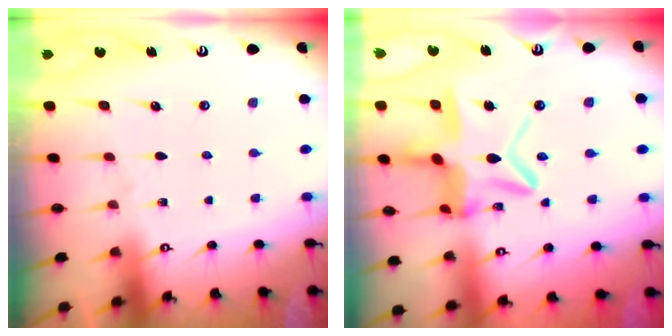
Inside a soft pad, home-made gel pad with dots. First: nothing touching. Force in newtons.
{"total": 16.1, "press": 16.0, "slide": 1.4}